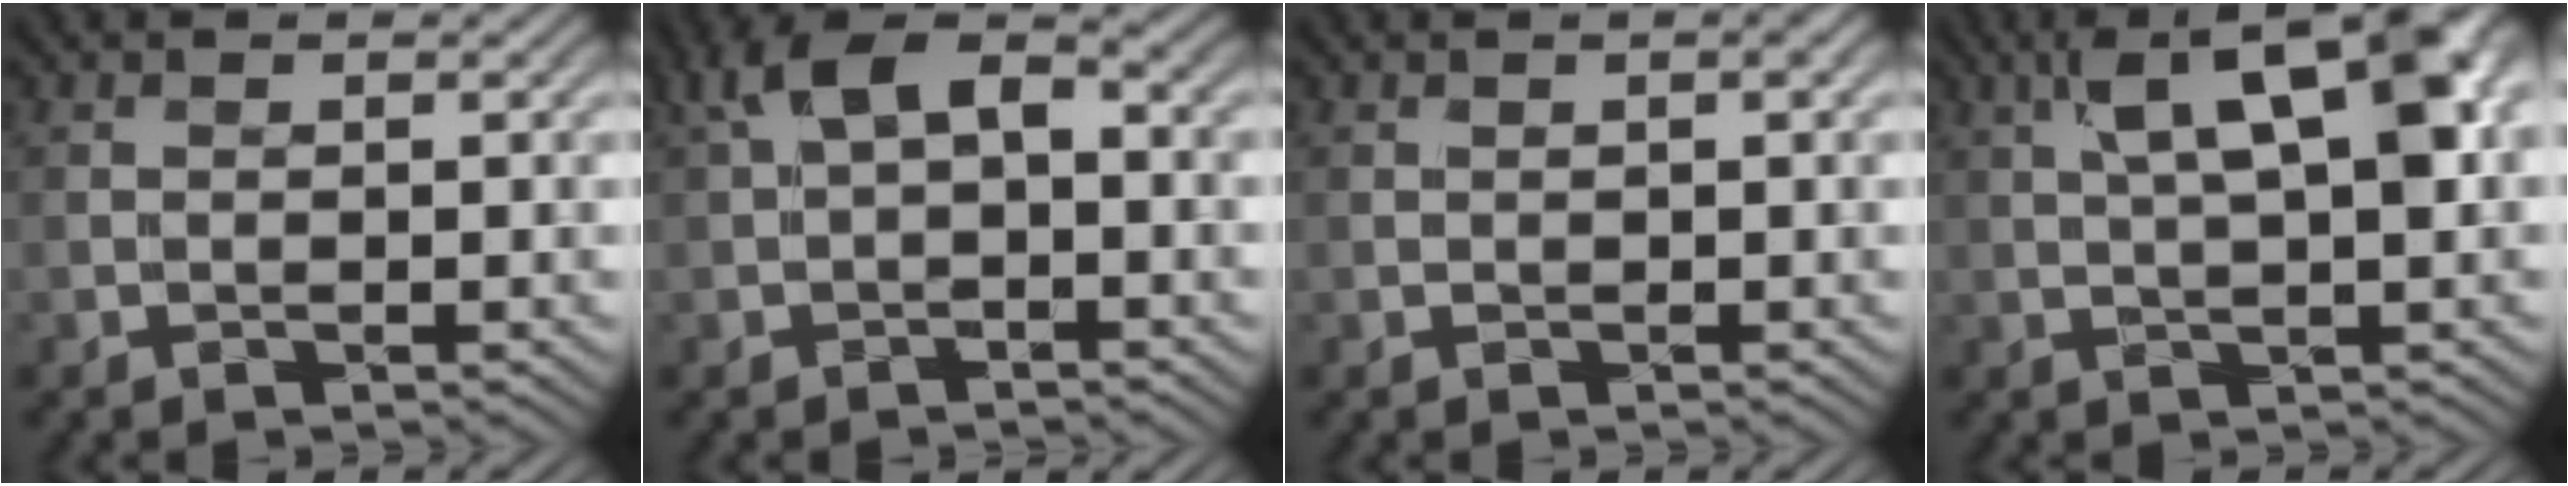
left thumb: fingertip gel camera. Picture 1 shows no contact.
{"total": 5.7, "force": [0.9, 3.1, 4.7], "torque": [-0.088, 0.016, 0.007]}
{"total": 1.4, "force": [0.4, 0.3, 1.3], "torque": [-0.025, 0.004, 0.006]}
{"total": 9.7, "force": [3.5, 2.8, 8.6], "torque": [-0.144, 0.016, 0.054]}